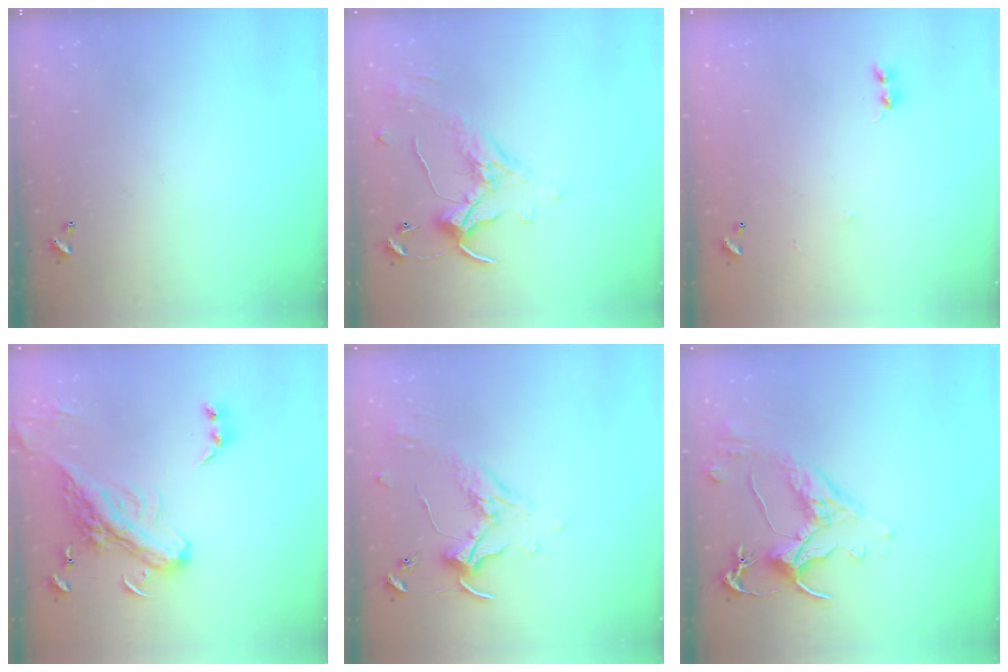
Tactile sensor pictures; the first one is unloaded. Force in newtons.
{"total": 1.1, "press": 0.4, "slide": 1.0}
{"total": 5.4, "press": 5.4, "slide": 0.7}
{"total": 7.9, "press": 7.6, "slide": 2.2}
{"total": 1.8, "press": 1.8, "slide": 0.4}
{"total": 2.5, "press": 2.2, "slide": 1.3}